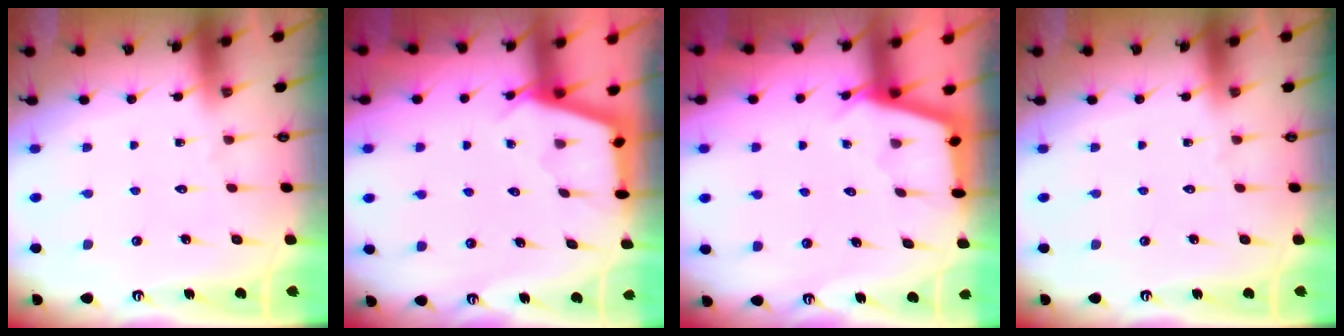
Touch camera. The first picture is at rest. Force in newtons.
{"total": 2.8, "press": 2.8, "slide": 0.3}
{"total": 2.9, "press": 2.9, "slide": 0.3}
{"total": 0.0}